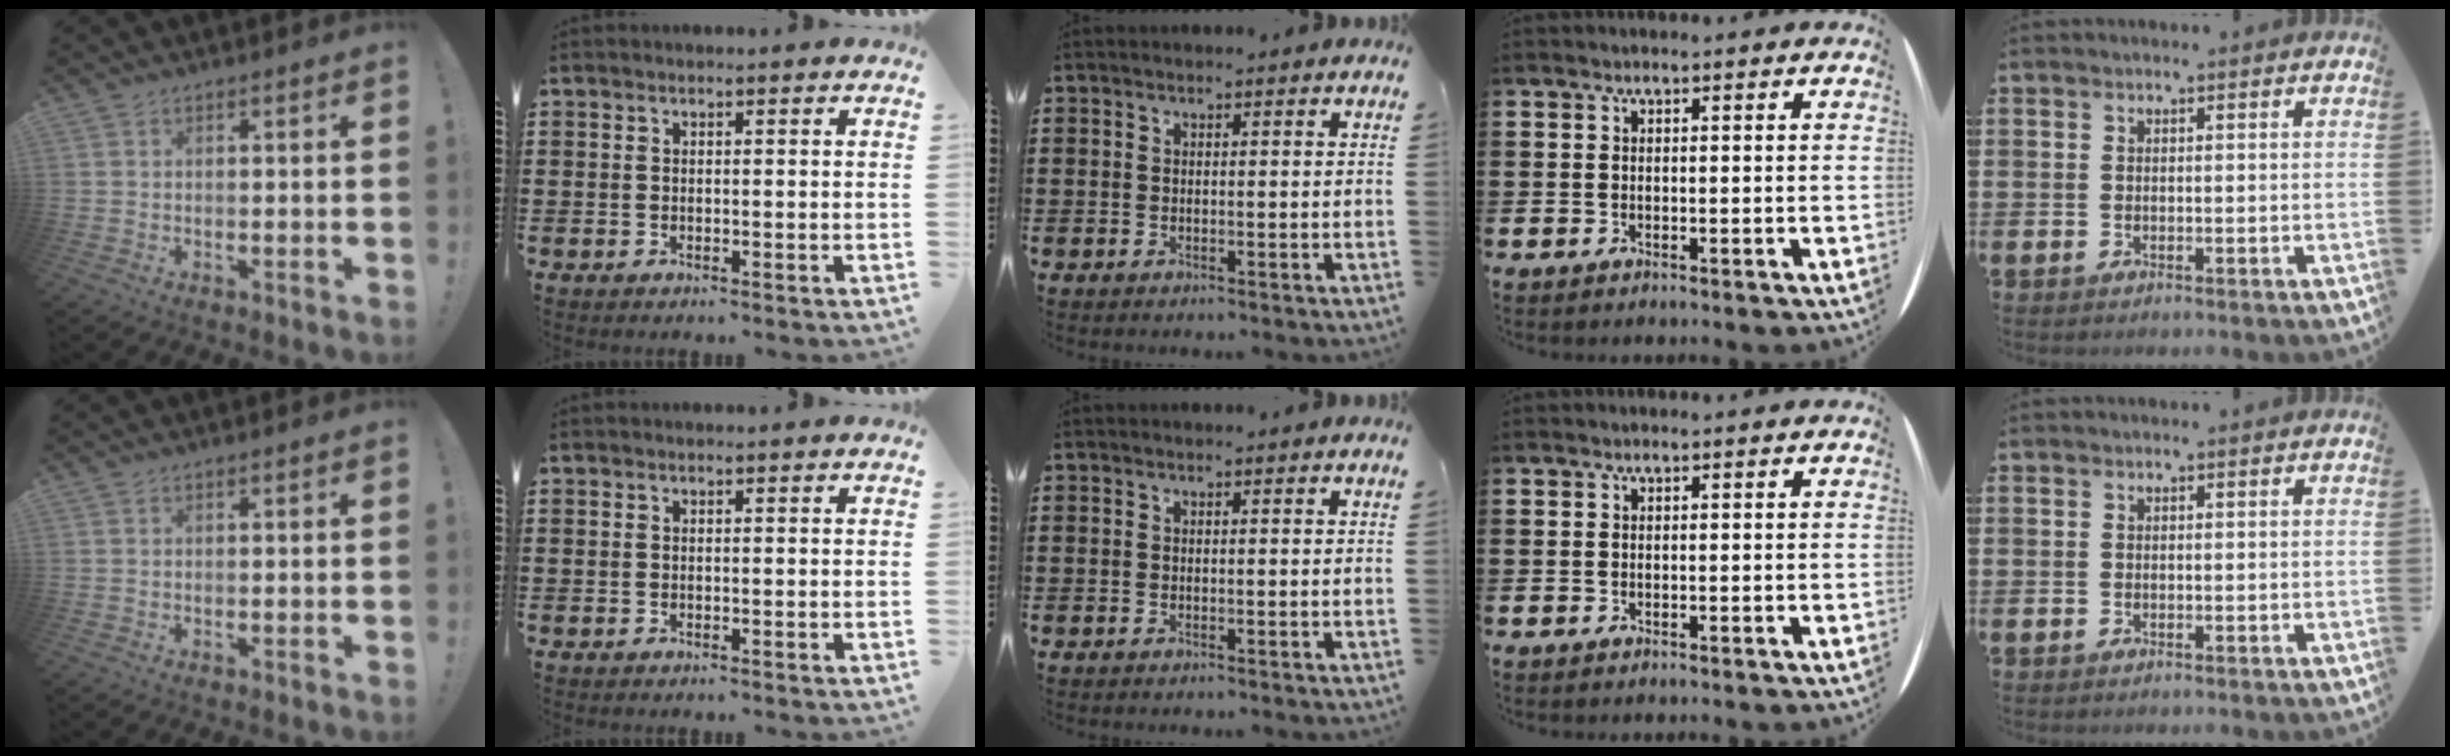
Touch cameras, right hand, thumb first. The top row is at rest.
{}